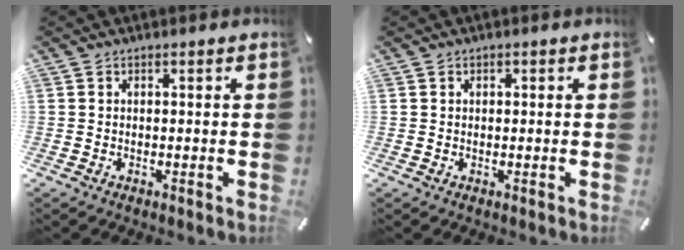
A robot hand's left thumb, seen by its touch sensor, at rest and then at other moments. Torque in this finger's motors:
{"motor_torque": [-0.17, -0.43, -0.02, 0.12, -0.03]}